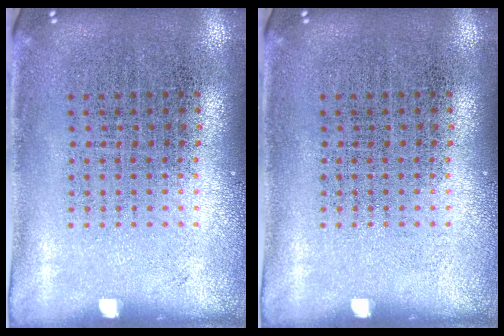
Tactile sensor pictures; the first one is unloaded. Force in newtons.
{"total": 0.0}